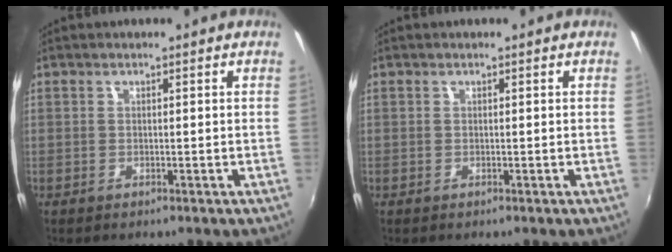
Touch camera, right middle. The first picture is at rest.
{"total": 0.0}